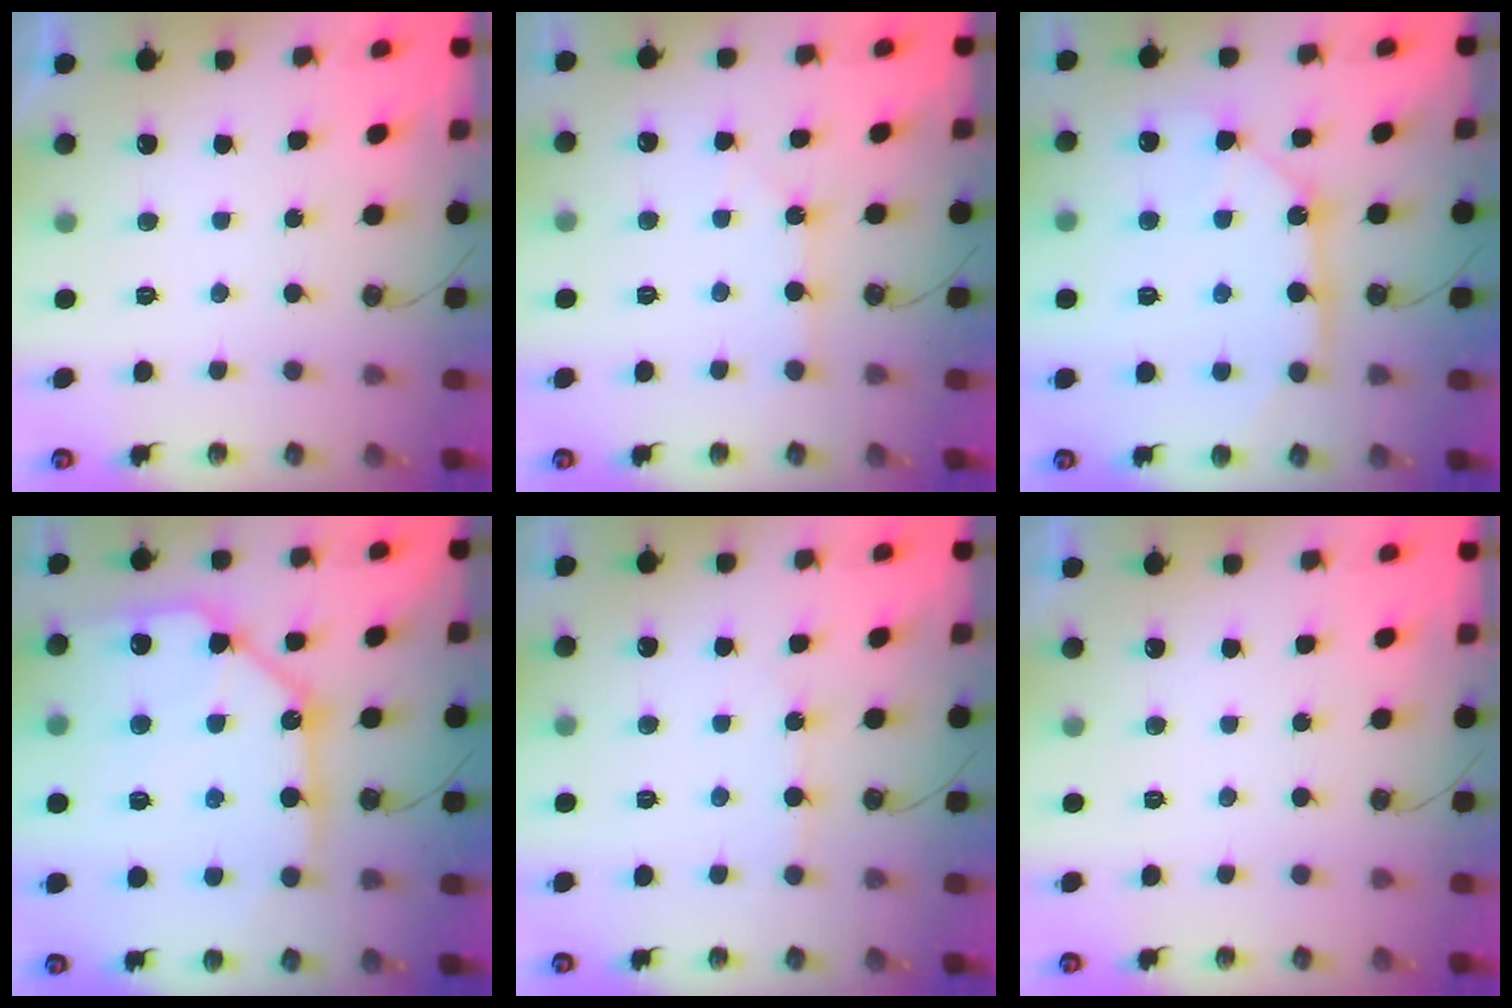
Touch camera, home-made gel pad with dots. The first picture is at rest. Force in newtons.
{"total": 1.7, "press": 1.7, "slide": 0.3}
{"total": 10.5, "press": 10.4, "slide": 1.1}
{"total": 19.6, "press": 19.4, "slide": 2.4}
{"total": 4.4, "press": 4.4, "slide": 0.5}
{"total": 0.0}